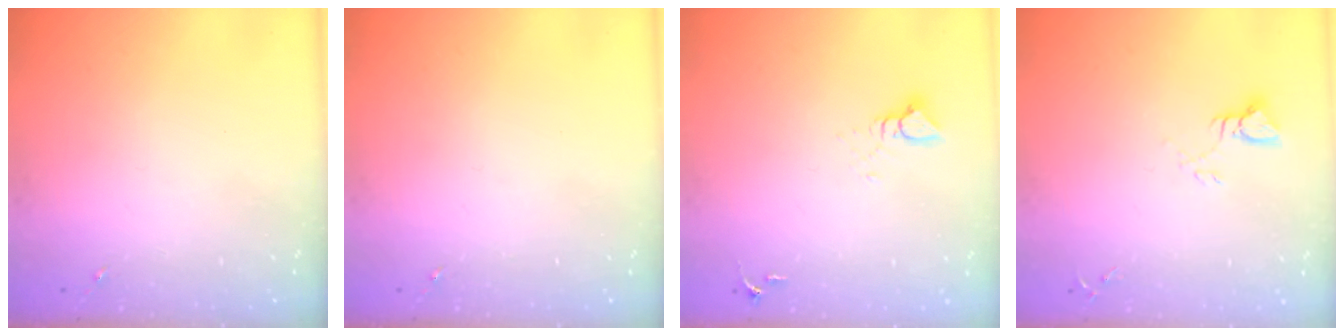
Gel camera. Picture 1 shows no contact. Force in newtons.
{"total": 0.0}
{"total": 3.3, "press": 3.3, "slide": 0.3}
{"total": 3.3, "press": 3.3, "slide": 0.3}